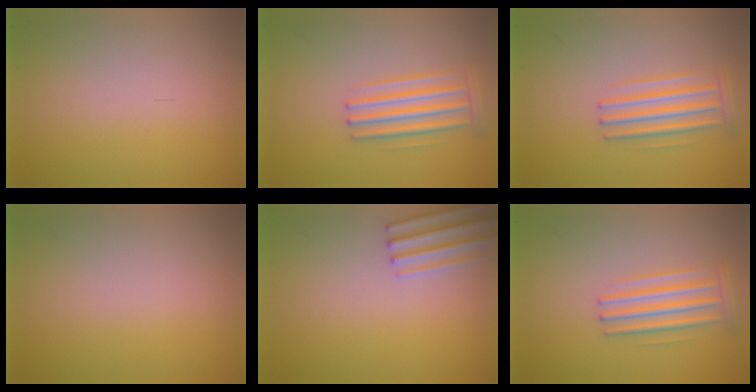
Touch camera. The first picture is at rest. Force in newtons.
{"total": 2.8}
{"total": 2.8}
{"total": 0.0}
{"total": 2.5}
{"total": 2.8}